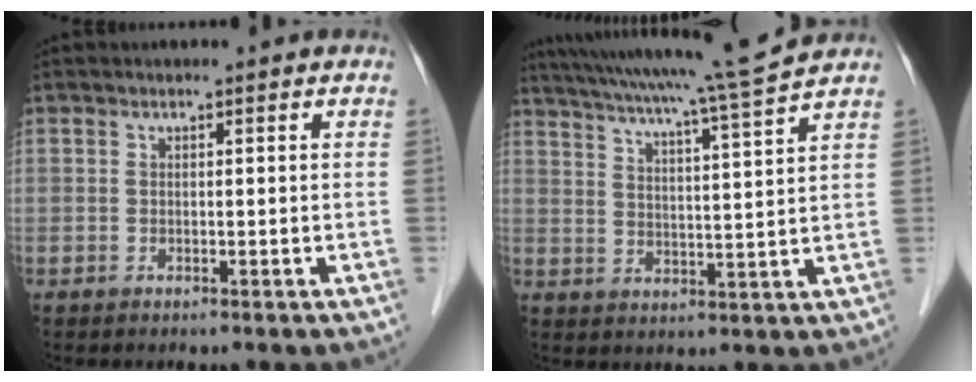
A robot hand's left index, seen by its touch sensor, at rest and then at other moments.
{"total": 14.5, "force": [12.7, -2.0, 6.7], "torque": [-0.120, -0.017, 0.183]}